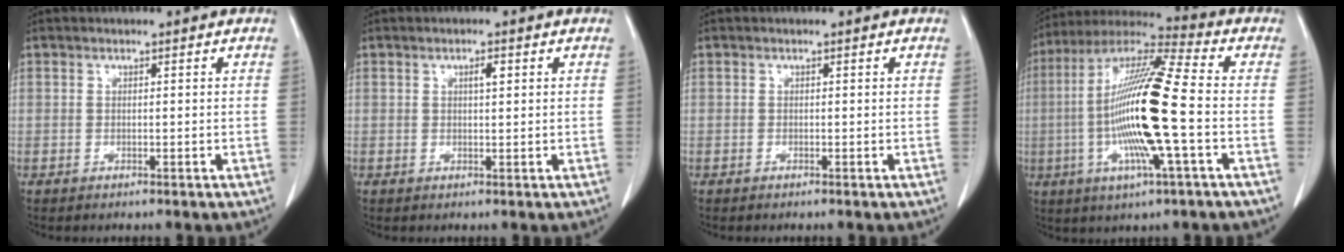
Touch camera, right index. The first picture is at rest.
{"total": 1.5, "force": [0.6, 0.4, 1.3], "torque": [-0.021, 0.001, 0.008]}
{"total": 0.0}
{"total": 18.1, "force": [-2.8, 0.6, 17.9], "torque": [-0.357, -0.004, -0.062]}